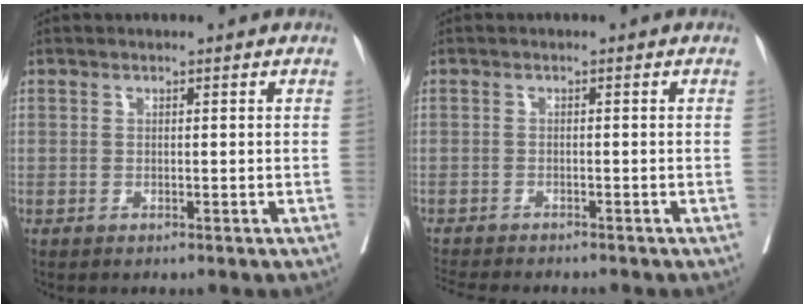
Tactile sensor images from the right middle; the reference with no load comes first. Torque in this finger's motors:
{"motor_torque": [0.33, -0.47, 0.05, 0.02]}